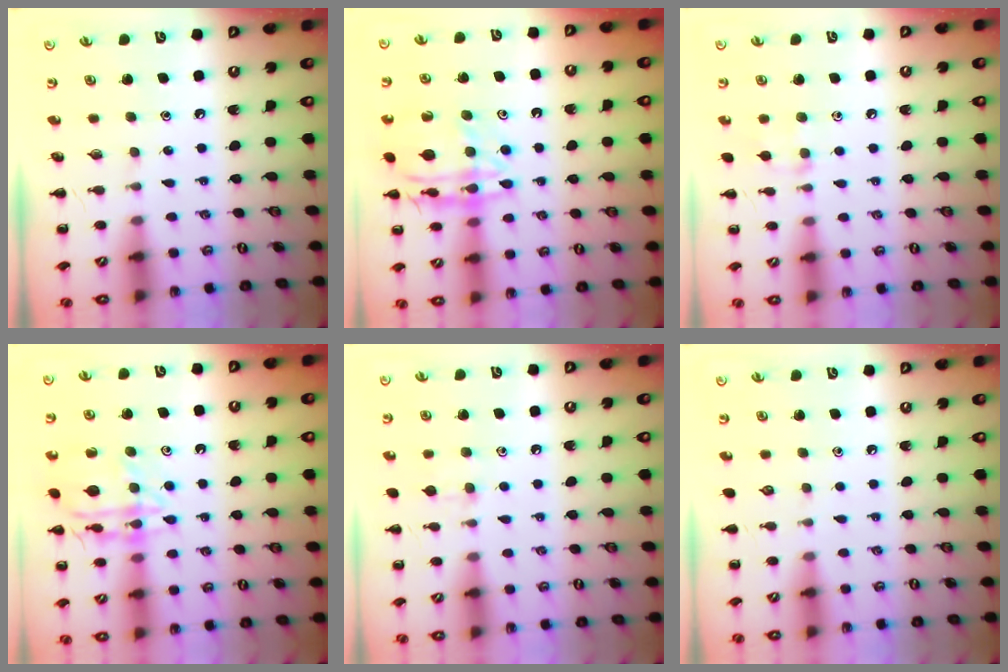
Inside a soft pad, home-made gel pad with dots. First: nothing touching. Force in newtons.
{"total": 16.6, "press": 16.5, "slide": 1.9}
{"total": 6.6, "press": 6.4, "slide": 1.7}
{"total": 14.8, "press": 14.7, "slide": 0.9}
{"total": 5.6, "press": 5.5, "slide": 1.3}
{"total": 0.0}